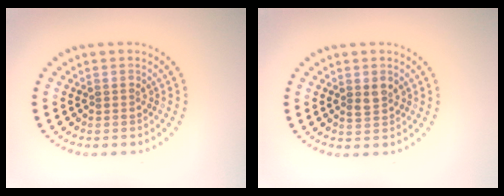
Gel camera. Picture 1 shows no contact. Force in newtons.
{"total": 1.5, "press": 1.5, "slide": 0.3}